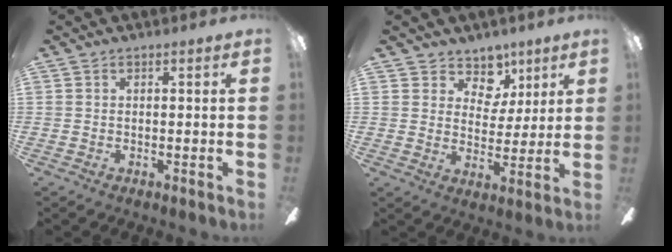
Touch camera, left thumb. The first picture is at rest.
{"total": 8.1, "force": [5.1, 5.9, 2.0], "torque": [-0.038, -0.035, 0.099]}